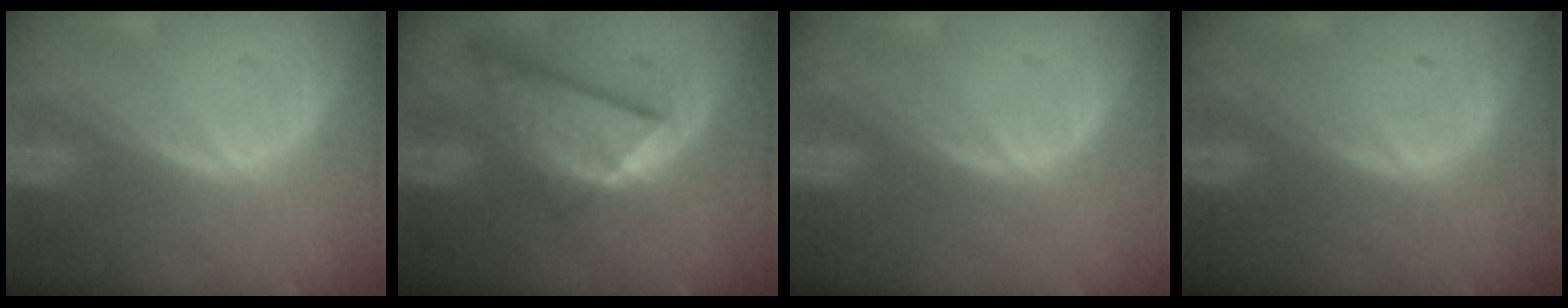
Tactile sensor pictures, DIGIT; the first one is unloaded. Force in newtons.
{"total": 8.7, "press": 7.5, "slide": 4.3}
{"total": 0.0}
{"total": 0.0}